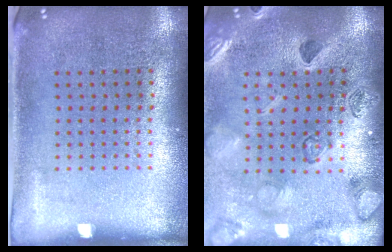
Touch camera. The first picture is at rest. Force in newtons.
{"total": 2.3, "press": 2.3, "slide": 0.2}